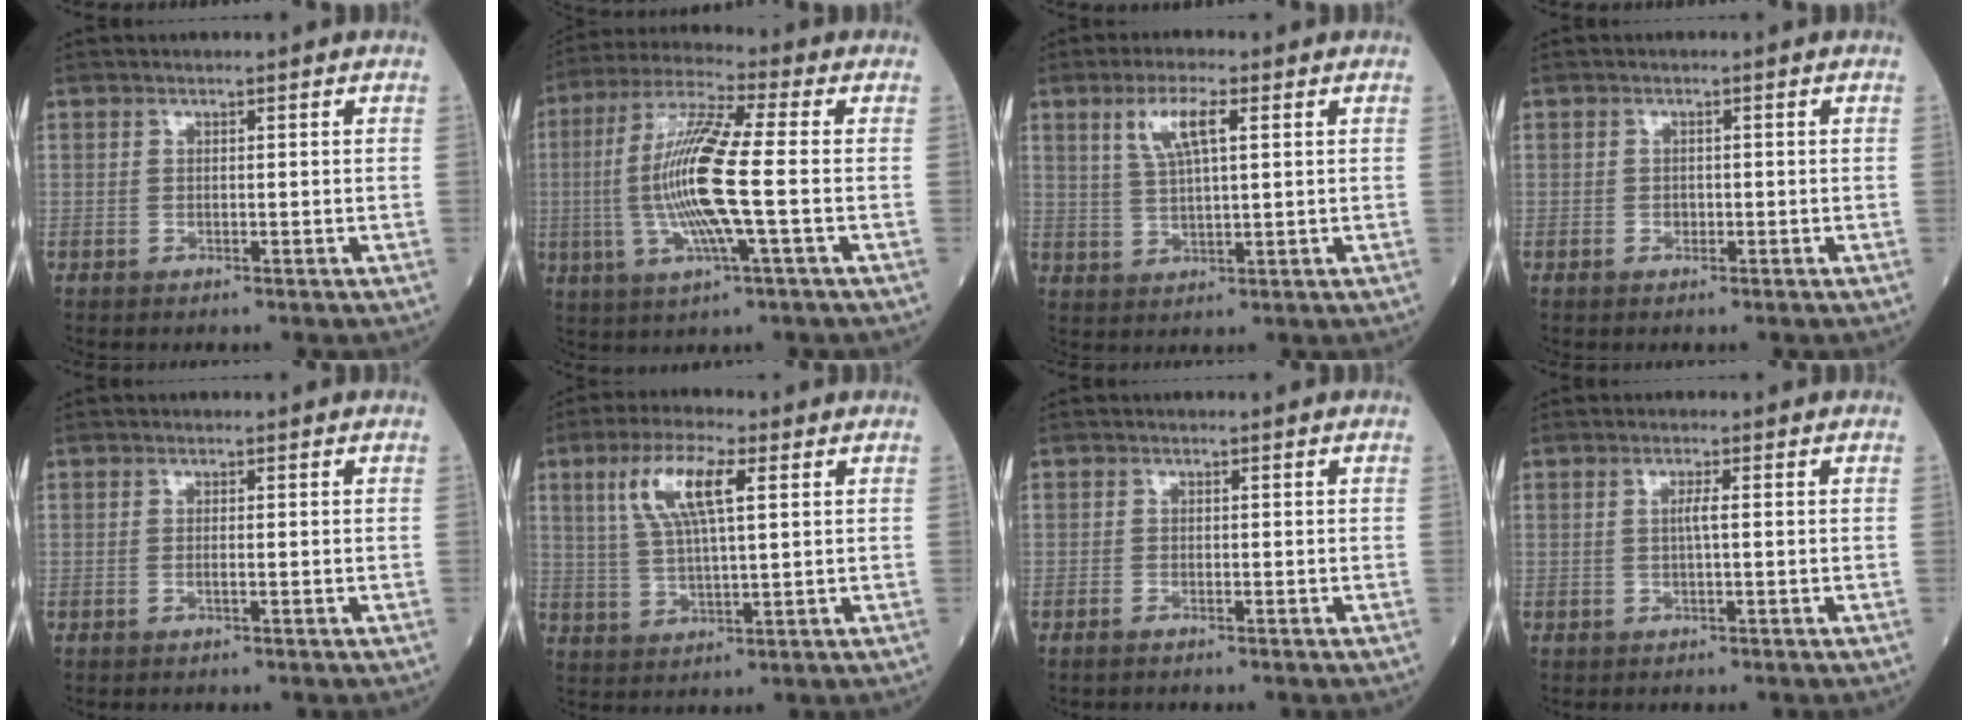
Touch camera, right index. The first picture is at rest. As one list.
[{"total": 13.7, "force": [-1.4, 0.6, 13.6], "torque": [-0.278, 0.000, -0.034]}, {"total": 6.0, "force": [2.5, 1.2, 5.4], "torque": [-0.110, 0.008, 0.051]}, {"total": 0.6, "force": [-0.2, 0.5, 0.3], "torque": [-0.006, 0.001, -0.004]}, {"total": 0.6, "force": [-0.2, -0.2, 0.6], "torque": [-0.013, 0.000, -0.004]}, {"total": 9.2, "force": [3.5, 2.0, 8.3], "torque": [-0.173, 0.014, 0.068]}, {"total": 0.8, "force": [-0.6, 0.2, 0.4], "torque": [-0.010, -0.001, -0.010]}, {"total": 1.5, "force": [0.1, -0.1, 1.5], "torque": [-0.030, 0.001, 0.000]}]